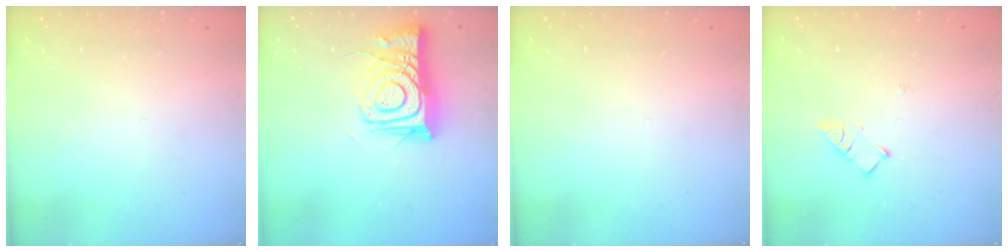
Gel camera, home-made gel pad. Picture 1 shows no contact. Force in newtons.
{"total": 11.6, "press": 11.5, "slide": 1.0}
{"total": 0.0}
{"total": 3.7, "press": 3.7, "slide": 0.4}